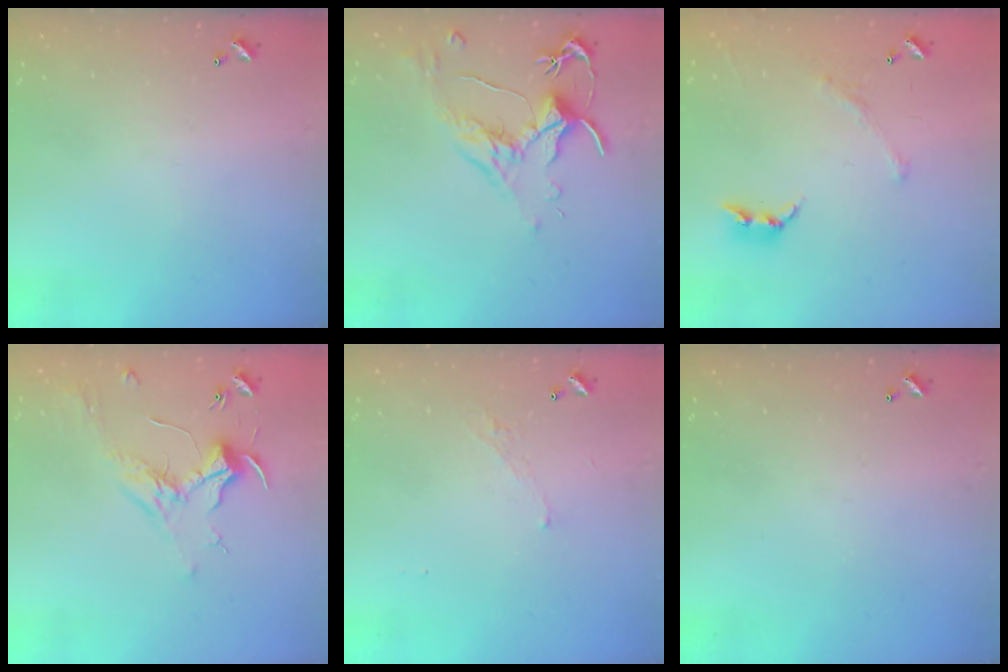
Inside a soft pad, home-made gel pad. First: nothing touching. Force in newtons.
{"total": 1.6, "press": 1.4, "slide": 0.7}
{"total": 2.3, "press": 2.0, "slide": 1.0}
{"total": 1.8, "press": 1.6, "slide": 0.8}
{"total": 3.5, "press": 3.5, "slide": 0.3}
{"total": 0.0}